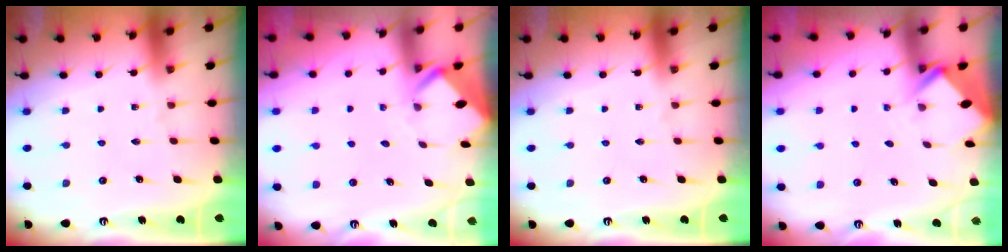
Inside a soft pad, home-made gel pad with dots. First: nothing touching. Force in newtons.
{"total": 3.0, "press": 3.0, "slide": 0.1}
{"total": 0.0}
{"total": 2.8, "press": 2.8, "slide": 0.2}